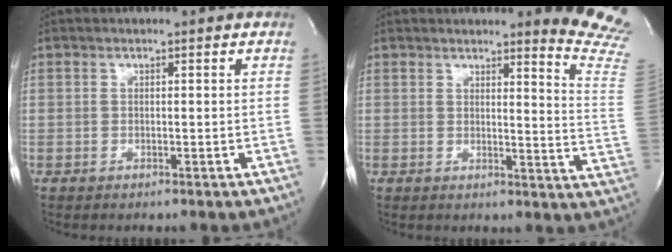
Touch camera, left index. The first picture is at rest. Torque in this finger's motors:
{"motor_torque": [0.13, -0.13, 0.35, 0.06]}